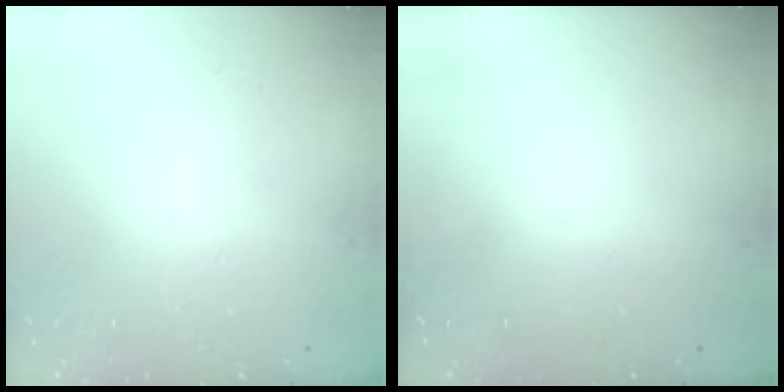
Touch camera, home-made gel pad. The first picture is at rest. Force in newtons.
{"total": 0.0}